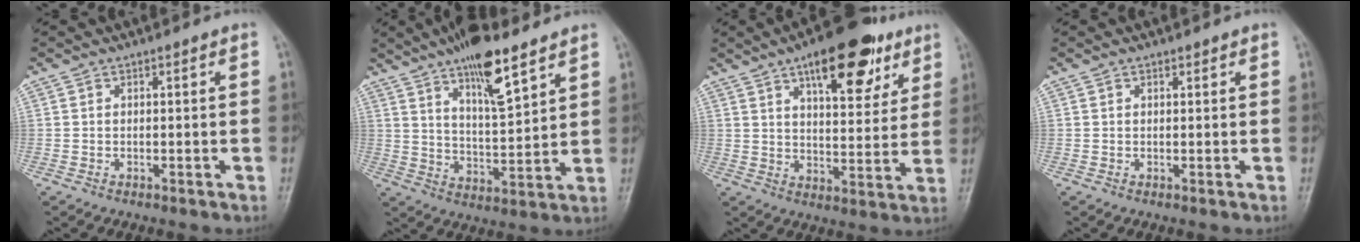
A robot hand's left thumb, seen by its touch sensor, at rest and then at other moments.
{"total": 13.0, "force": [8.5, 3.7, 9.1], "torque": [-0.134, -0.049, 0.145]}
{"total": 16.8, "force": [9.3, 7.1, 12.1], "torque": [-0.132, -0.029, 0.137]}
{"total": 0.6, "force": [0.4, 0.3, 0.2], "torque": [-0.001, -0.003, 0.004]}